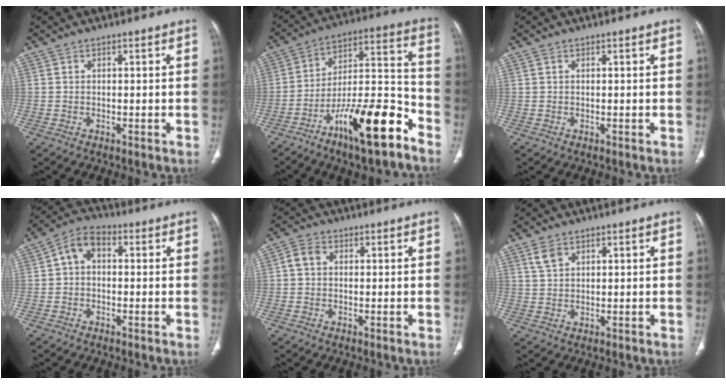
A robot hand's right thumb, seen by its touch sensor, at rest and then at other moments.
{"total": 19.6, "force": [-11.9, 5.1, 14.8], "torque": [-0.242, 0.083, -0.199]}
{"total": 0.0}
{"total": 5.9, "force": [0.4, 4.1, 4.2], "torque": [-0.059, 0.019, -0.008]}
{"total": 3.0, "force": [0.4, 2.4, 1.8], "torque": [-0.034, 0.010, 0.005]}
{"total": 3.0, "force": [1.8, 1.7, 1.7], "torque": [-0.033, -0.002, 0.044]}